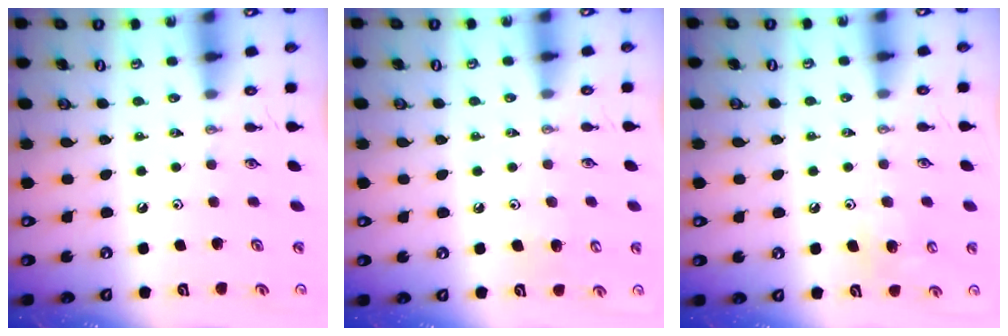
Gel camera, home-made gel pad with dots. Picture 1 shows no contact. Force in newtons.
{"total": 5.4, "press": 5.4, "slide": 0.7}
{"total": 8.7, "press": 8.7, "slide": 0.9}